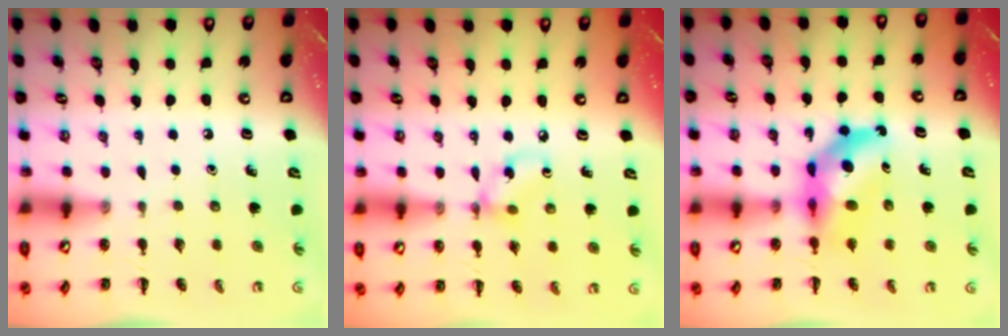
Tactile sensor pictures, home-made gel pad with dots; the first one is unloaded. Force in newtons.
{"total": 4.8, "press": 4.7, "slide": 0.5}
{"total": 9.2, "press": 8.6, "slide": 3.1}